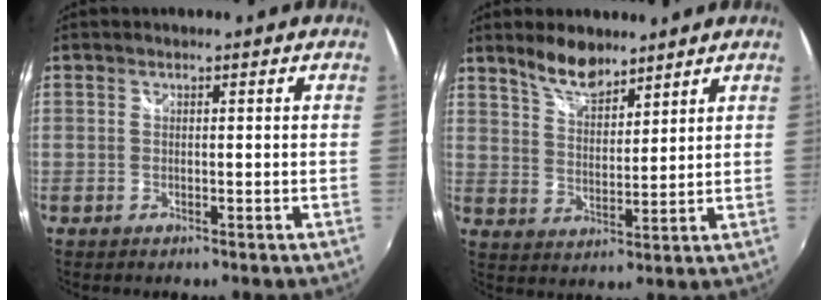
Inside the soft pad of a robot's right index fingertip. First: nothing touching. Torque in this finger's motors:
{"motor_torque": [0.09, 0.08, 0.07, 0.03]}